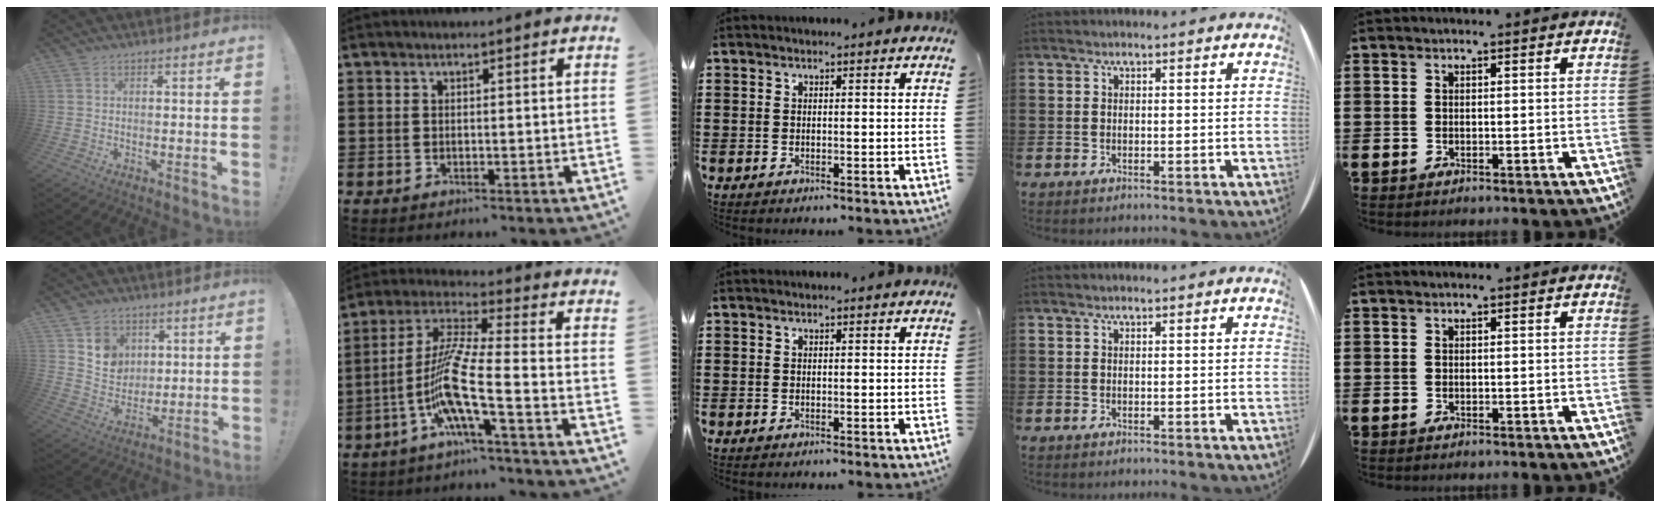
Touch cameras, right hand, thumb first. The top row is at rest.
{"thumb": {"total": 8.7, "force": [4.6, 7.1, 1.7], "torque": [-0.014, -0.037, 0.090]}, "index": {"total": 10.6, "force": [-4.3, 0.9, 9.7], "torque": [-0.224, -0.022, -0.094]}}